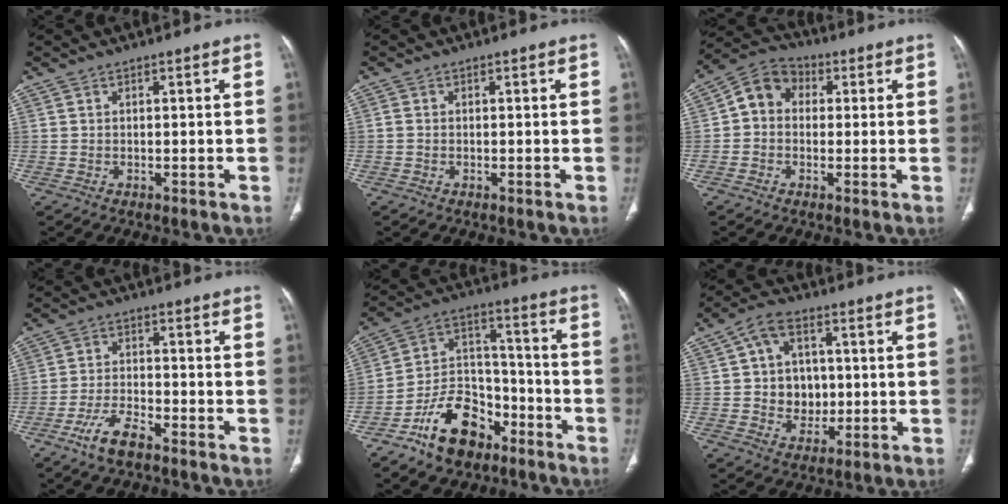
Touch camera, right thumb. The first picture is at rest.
{"total": 0.7, "force": [-0.1, 0.5, 0.4], "torque": [-0.007, 0.001, -0.003]}
{"total": 7.7, "force": [0.5, 6.5, 4.1], "torque": [-0.051, 0.024, -0.008]}
{"total": 6.3, "force": [-4.4, 2.0, 4.1], "torque": [-0.088, 0.019, -0.085]}
{"total": 15.0, "force": [-9.3, 9.1, 7.4], "torque": [-0.092, 0.082, -0.166]}
{"total": 9.8, "force": [0.7, 7.9, 5.7], "torque": [-0.056, 0.003, 0.010]}